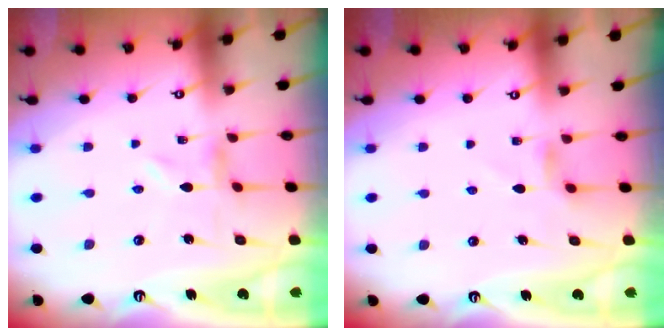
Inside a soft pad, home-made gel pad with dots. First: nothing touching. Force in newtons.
{"total": 3.3, "press": 3.2, "slide": 0.6}